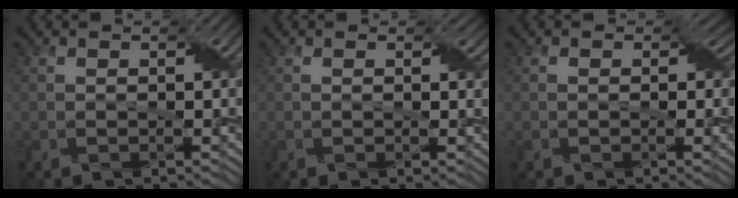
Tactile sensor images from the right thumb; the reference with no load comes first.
{"total": 0.8, "force": [0.4, 0.4, 0.6], "torque": [-0.008, -0.003, 0.006]}
{"total": 2.7, "force": [0.3, 2.2, 1.6], "torque": [-0.019, -0.007, 0.000]}